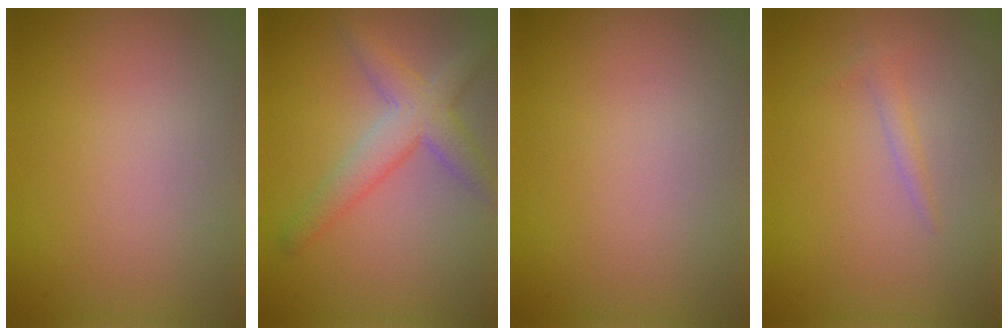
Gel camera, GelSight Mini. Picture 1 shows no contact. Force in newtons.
{"total": 4.0, "press": 4.0, "slide": 0.1}
{"total": 0.0}
{"total": 1.0, "press": 1.0, "slide": 0.1}